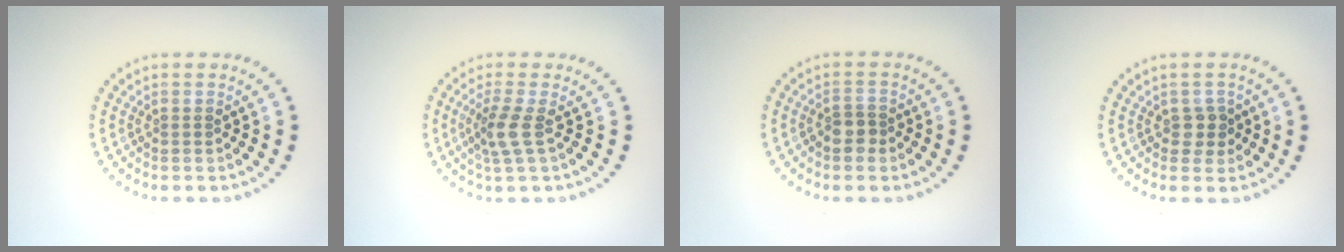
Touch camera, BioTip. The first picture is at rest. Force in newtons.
{"total": 2.4, "press": 1.8, "slide": 1.6}
{"total": 1.9, "press": 1.7, "slide": 0.8}
{"total": 1.6, "press": 1.4, "slide": 0.7}